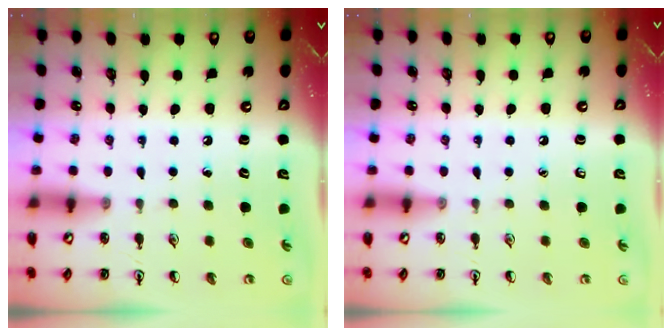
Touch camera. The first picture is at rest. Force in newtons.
{"total": 0.0}